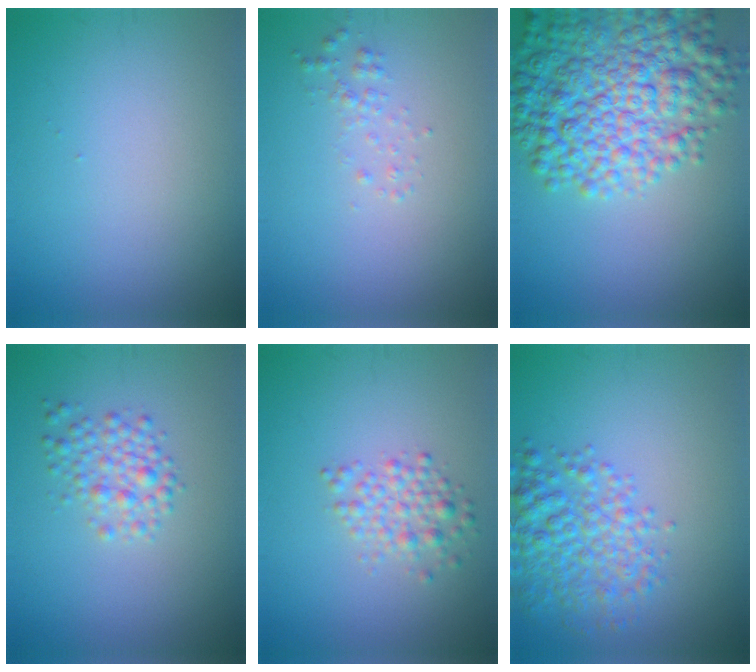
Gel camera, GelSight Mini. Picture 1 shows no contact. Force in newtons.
{"total": 1.1, "press": 1.1, "slide": 0.0}
{"total": 9.6, "press": 9.6, "slide": 0.3}
{"total": 2.6, "press": 2.6, "slide": 0.1}
{"total": 2.5, "press": 2.5, "slide": 0.1}
{"total": 5.0, "press": 5.0, "slide": 0.2}